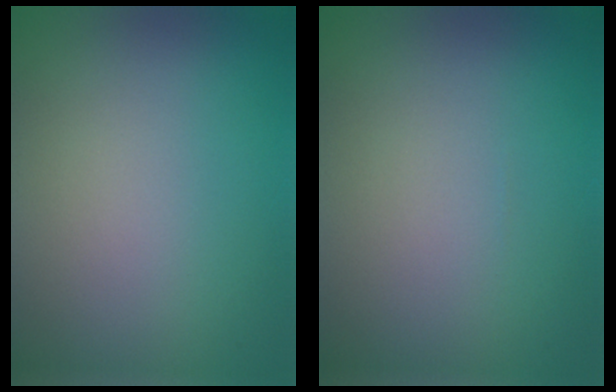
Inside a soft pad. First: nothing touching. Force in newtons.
{"total": 0.0}